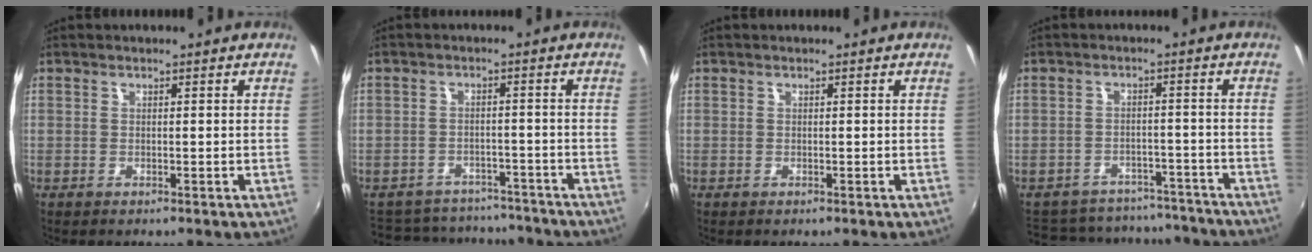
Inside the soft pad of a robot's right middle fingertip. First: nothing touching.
{"total": 12.8, "force": [-10.1, 7.3, 2.8], "torque": [-0.076, 0.041, -0.129]}
{"total": 0.0}
{"total": 15.4, "force": [-12.3, 8.7, 3.4], "torque": [-0.087, 0.056, -0.148]}